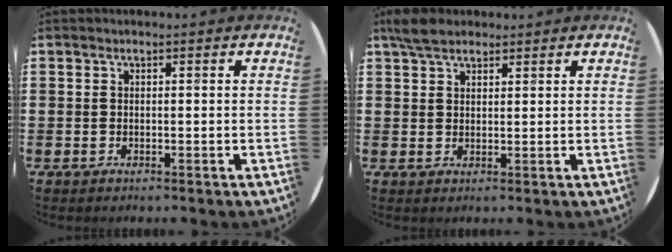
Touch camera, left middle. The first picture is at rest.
{"total": 3.7, "force": [3.1, 1.5, 1.5], "torque": [-0.028, 0.004, 0.057]}